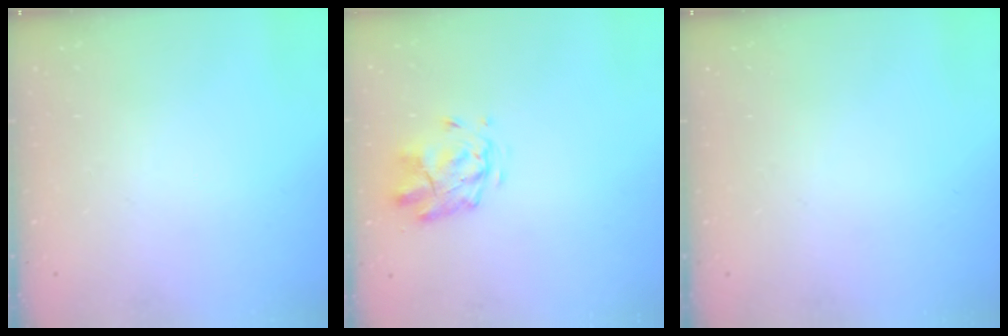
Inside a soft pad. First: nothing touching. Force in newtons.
{"total": 2.8, "press": 2.4, "slide": 1.3}
{"total": 0.0}